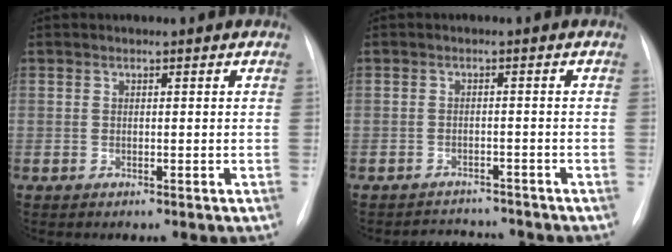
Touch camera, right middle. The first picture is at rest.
{"total": 4.1, "force": [-4.0, 0.9, -0.2], "torque": [0.000, 0.006, -0.057]}